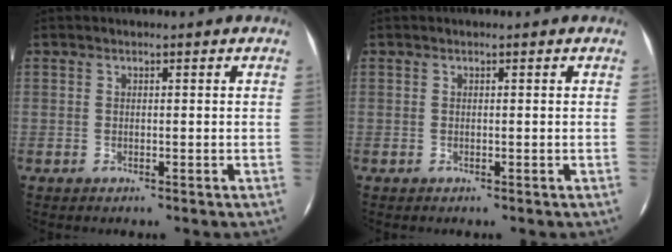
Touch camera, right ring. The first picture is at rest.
{"total": 0.0}